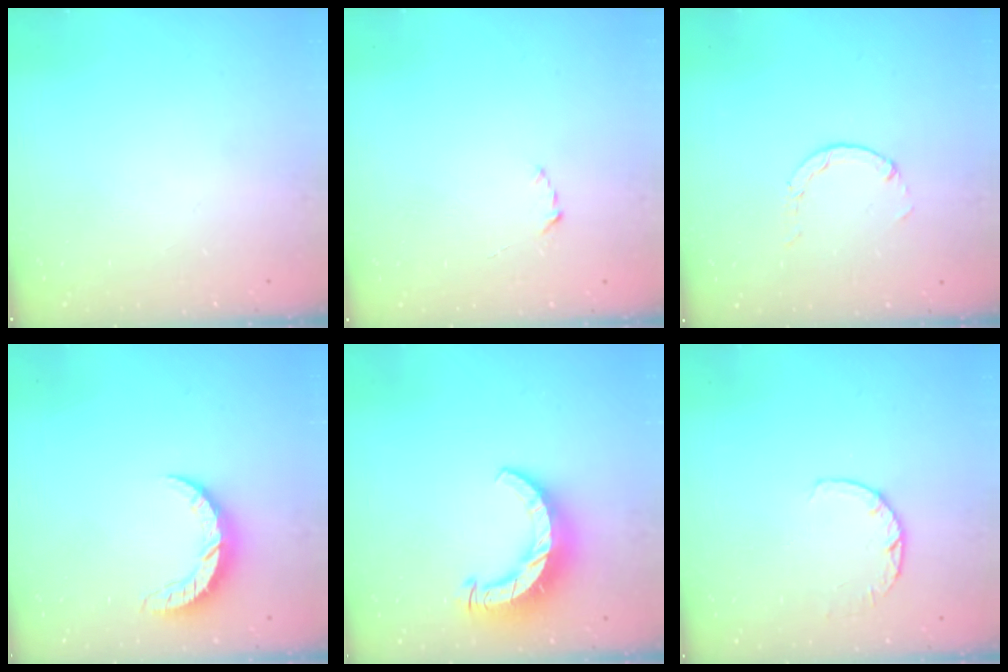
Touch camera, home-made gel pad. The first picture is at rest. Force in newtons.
{"total": 2.2, "press": 2.1, "slide": 0.3}
{"total": 0.6, "press": 0.6, "slide": 0.2}
{"total": 8.7, "press": 8.6, "slide": 0.9}
{"total": 10.5, "press": 10.5, "slide": 1.2}
{"total": 3.0, "press": 2.9, "slide": 0.4}